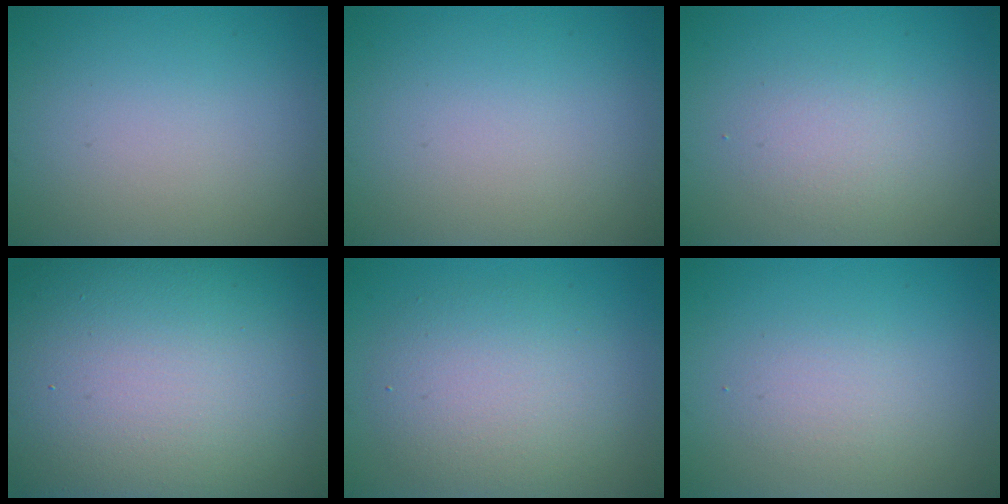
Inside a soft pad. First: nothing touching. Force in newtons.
{"total": 0.0}
{"total": 1.9, "press": 1.9, "slide": 0.1}
{"total": 22.9, "press": 22.9, "slide": 1.3}
{"total": 5.0, "press": 5.0, "slide": 0.4}
{"total": 1.8, "press": 1.8, "slide": 0.1}